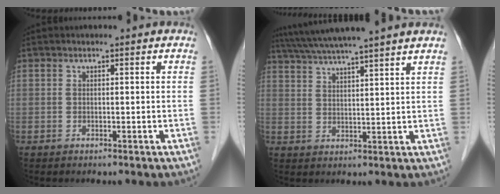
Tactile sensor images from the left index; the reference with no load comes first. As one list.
[{"total": 13.0, "force": [11.3, -1.1, 6.3], "torque": [-0.112, 0.026, 0.165]}]